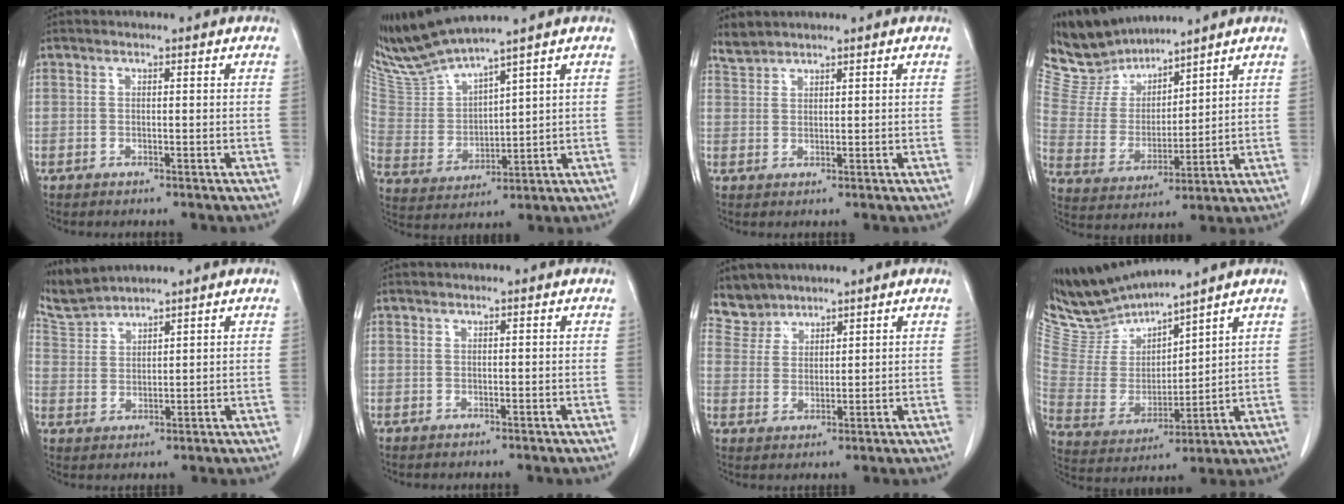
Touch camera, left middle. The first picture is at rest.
{"total": 8.9, "force": [8.5, -1.0, 2.4], "torque": [-0.069, -0.005, 0.189]}
{"total": 2.2, "force": [2.2, 0.2, -0.1], "torque": [-0.005, 0.006, 0.048]}
{"total": 9.8, "force": [9.5, 2.1, 0.8], "torque": [-0.039, 0.009, 0.209]}
{"total": 4.7, "force": [4.7, -0.6, -0.5], "torque": [-0.007, 0.005, 0.105]}
{"total": 0.0}
{"total": 4.2, "force": [3.8, 1.5, -0.7], "torque": [0.015, 0.007, 0.080]}
{"total": 9.9, "force": [9.8, 0.1, 1.3], "torque": [-0.051, -0.004, 0.218]}